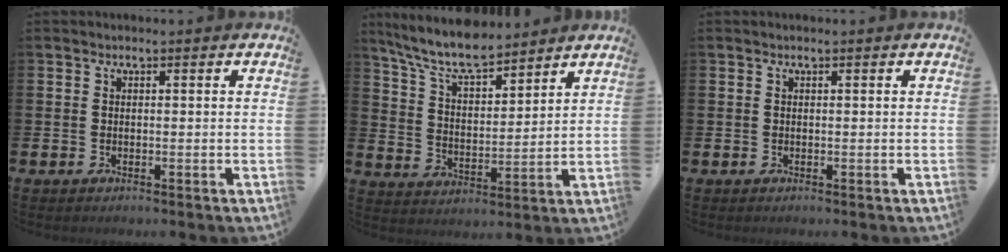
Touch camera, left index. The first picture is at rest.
{"total": 8.3, "force": [7.6, 1.6, 3.0], "torque": [-0.093, -0.036, 0.136]}
{"total": 0.0}